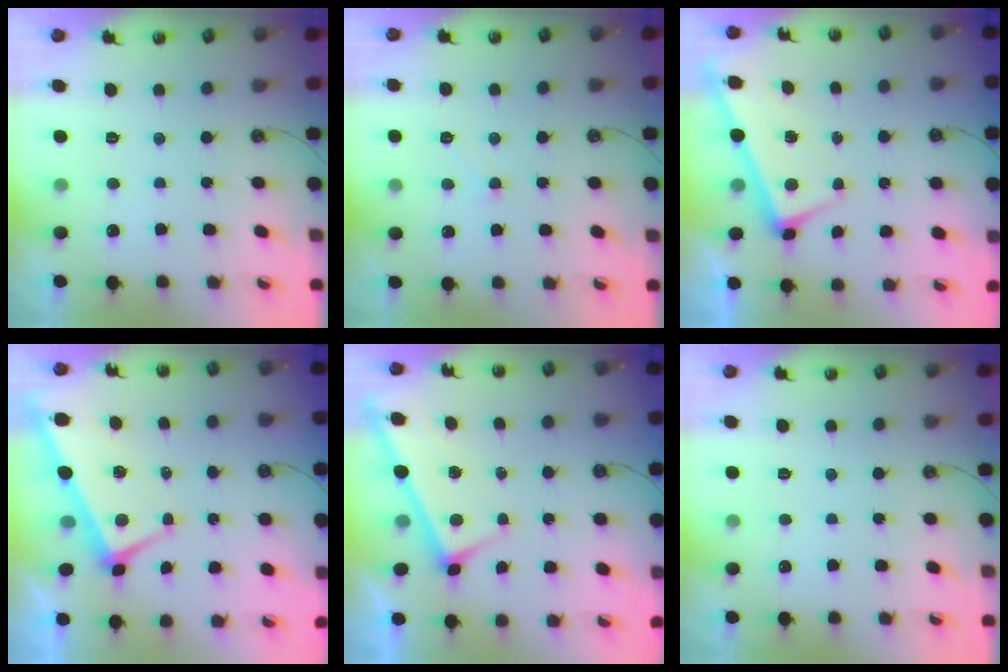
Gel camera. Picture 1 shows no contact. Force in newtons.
{"total": 0.5, "press": 0.1, "slide": 0.5}
{"total": 2.8, "press": 2.8, "slide": 0.5}
{"total": 2.2, "press": 2.0, "slide": 0.8}
{"total": 3.0, "press": 3.0, "slide": 0.2}
{"total": 0.0}